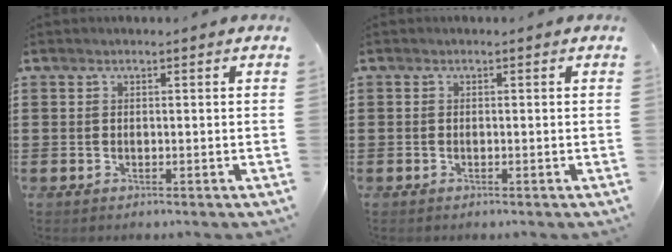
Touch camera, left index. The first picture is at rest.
{"total": 0.0}